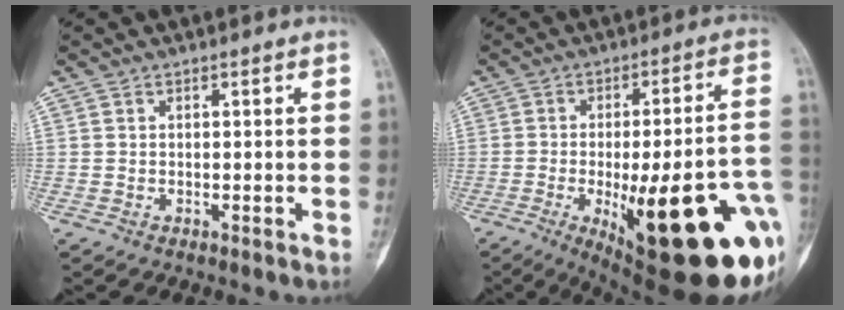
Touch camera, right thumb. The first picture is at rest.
{"total": 30.9, "force": [-8.8, 9.0, 28.3], "torque": [-0.309, 0.001, -0.103]}